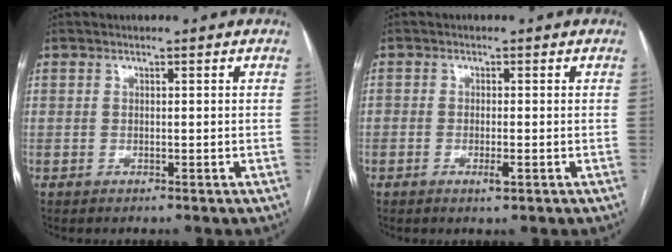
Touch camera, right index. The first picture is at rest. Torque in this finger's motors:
{"motor_torque": [0.17, 0.12, 0.12, 0.03]}